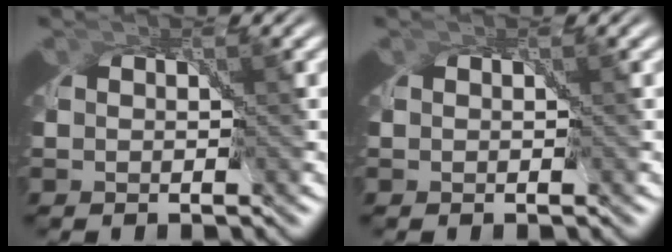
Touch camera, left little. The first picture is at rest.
{"total": 0.0}